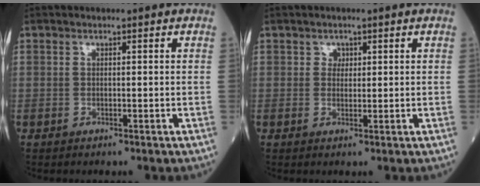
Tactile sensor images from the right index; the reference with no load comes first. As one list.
[{"total": 1.3, "force": [0.6, 1.1, 0.4], "torque": [0.002, -0.001, 0.006]}]